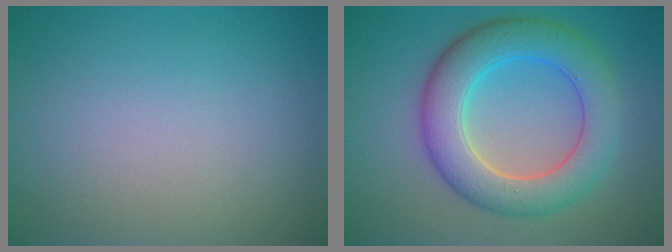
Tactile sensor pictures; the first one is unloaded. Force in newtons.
{"total": 7.2, "press": 7.2, "slide": 0.3}